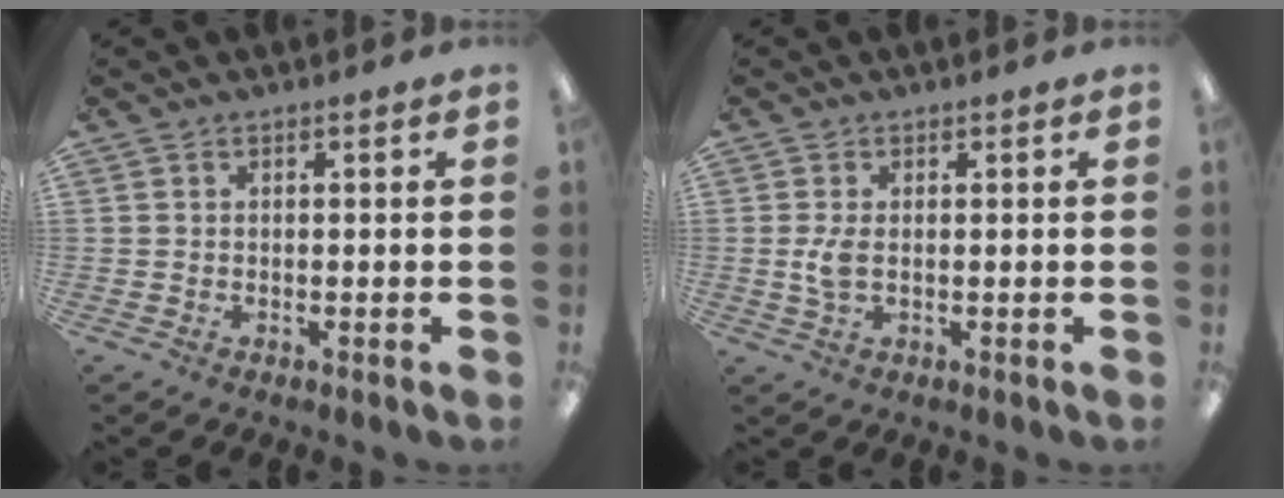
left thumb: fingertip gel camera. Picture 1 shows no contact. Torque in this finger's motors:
{"motor_torque": [-0.25, 0.26, 0.05, -0.08, 0.03]}